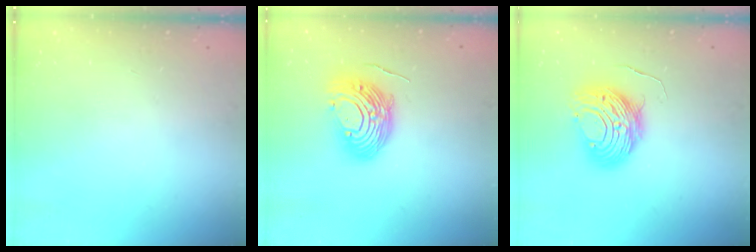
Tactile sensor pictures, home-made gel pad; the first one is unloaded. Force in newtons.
{"total": 13.4, "press": 13.3, "slide": 1.5}
{"total": 9.5, "press": 9.5, "slide": 0.8}